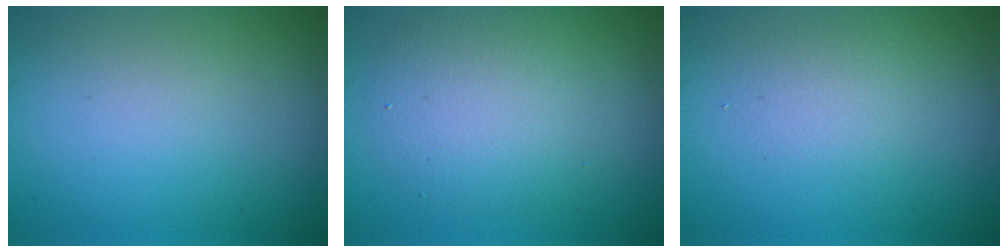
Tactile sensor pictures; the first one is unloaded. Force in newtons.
{"total": 5.1, "press": 5.0, "slide": 0.4}
{"total": 1.6, "press": 1.6, "slide": 0.1}